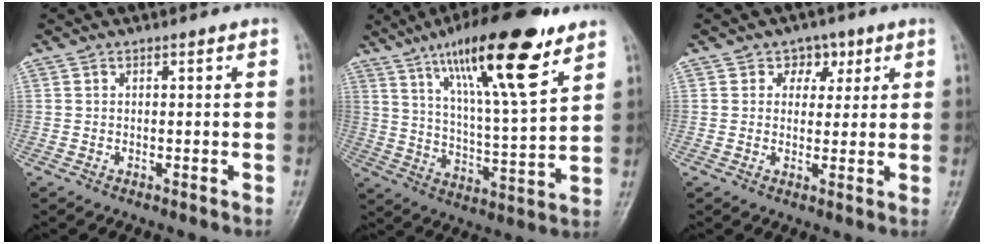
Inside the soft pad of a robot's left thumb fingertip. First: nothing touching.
{"total": 20.6, "force": [12.2, 4.2, 16.0], "torque": [-0.244, -0.049, 0.207]}
{"total": 4.4, "force": [1.9, 3.6, 1.5], "torque": [0.015, -0.002, 0.023]}